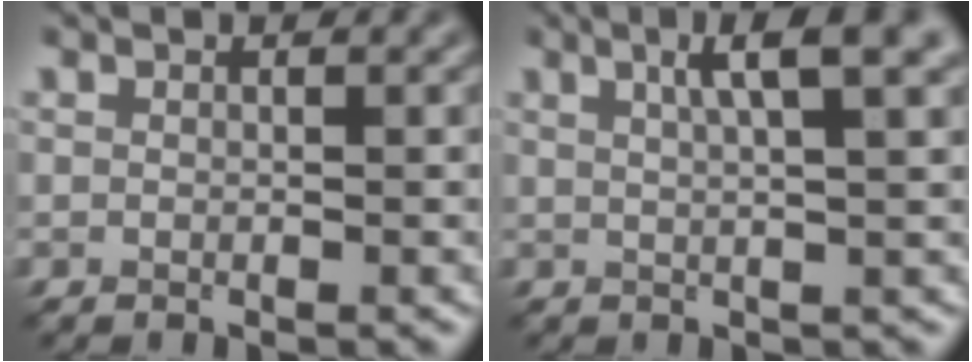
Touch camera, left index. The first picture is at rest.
{"total": 5.1, "force": [2.4, 1.0, 4.4], "torque": [-0.053, 0.012, 0.032]}